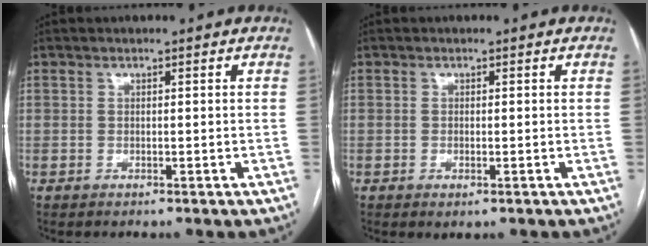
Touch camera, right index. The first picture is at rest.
{"total": 1.0, "force": [-0.3, 0.4, 0.8], "torque": [-0.013, -0.005, 0.000]}